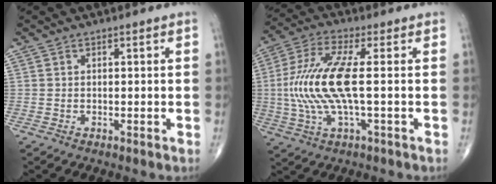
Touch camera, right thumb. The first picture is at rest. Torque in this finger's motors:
{"motor_torque": [0.67, 0.63, 1.58, -0.13, 0.58]}